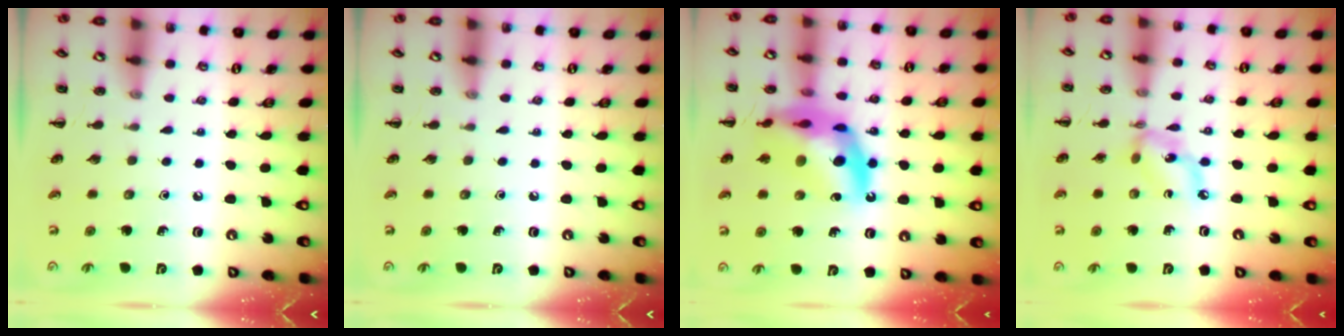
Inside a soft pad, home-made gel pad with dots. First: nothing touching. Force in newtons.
{"total": 0.0}
{"total": 17.1, "press": 16.6, "slide": 4.3}
{"total": 7.1, "press": 6.9, "slide": 1.8}